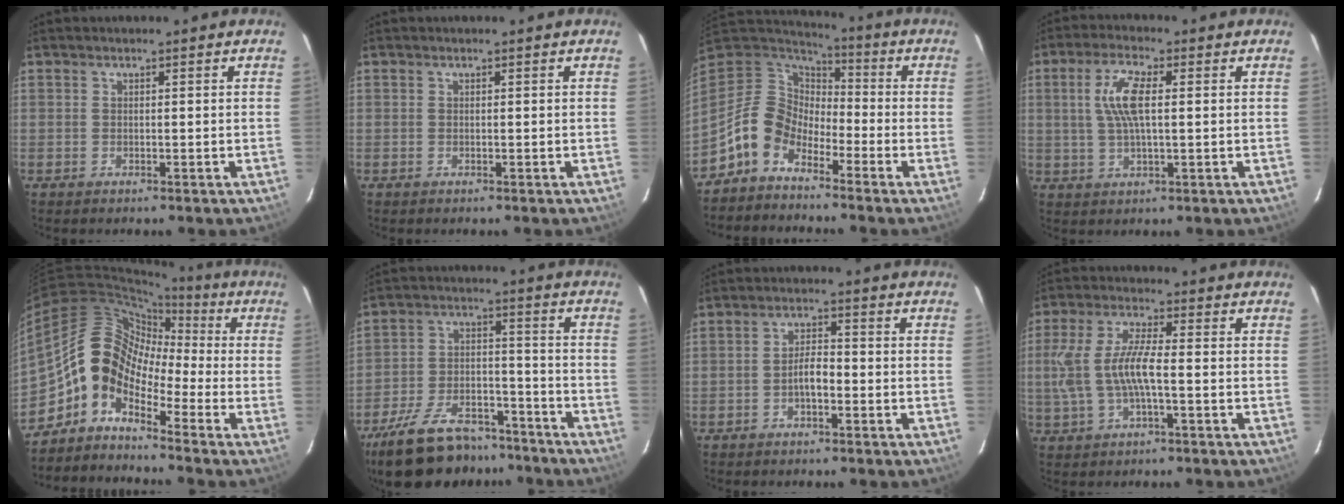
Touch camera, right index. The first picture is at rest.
{"total": 0.0}
{"total": 10.3, "force": [-6.9, 6.7, 3.9], "torque": [-0.087, 0.028, -0.146]}
{"total": 7.6, "force": [1.3, 2.4, 7.1], "torque": [-0.144, 0.010, 0.027]}
{"total": 9.0, "force": [-4.0, 6.2, 5.2], "torque": [-0.077, 0.031, -0.103]}
{"total": 21.0, "force": [-16.4, 9.0, 9.4], "torque": [-0.206, 0.004, -0.249]}
{"total": 3.3, "force": [-1.5, 1.3, 2.7], "torque": [-0.052, 0.011, -0.026]}
{"total": 9.5, "force": [-1.1, 2.6, 9.1], "torque": [-0.190, 0.006, -0.016]}